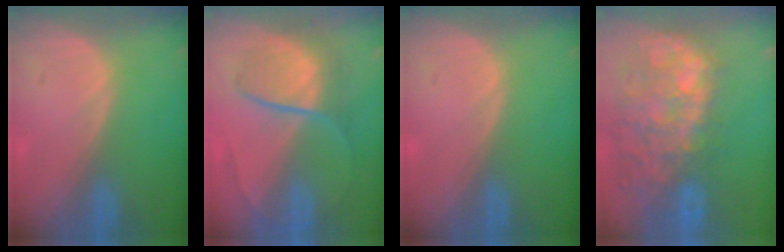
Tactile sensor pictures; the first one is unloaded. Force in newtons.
{"total": 7.0, "press": 6.9, "slide": 1.5}
{"total": 0.0}
{"total": 13.8, "press": 11.5, "slide": 7.6}